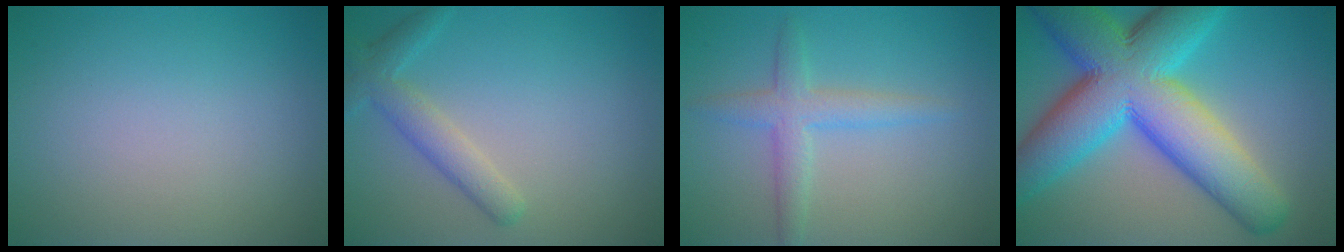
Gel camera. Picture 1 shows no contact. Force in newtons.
{"total": 2.1, "press": 2.1, "slide": 0.3}
{"total": 2.9, "press": 2.9, "slide": 0.1}
{"total": 14.8, "press": 14.8, "slide": 0.4}